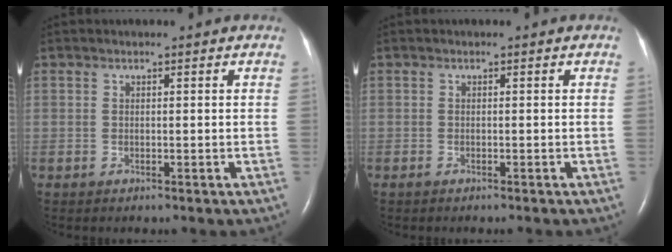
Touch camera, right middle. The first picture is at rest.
{"total": 0.8, "force": [-0.7, 0.1, 0.4], "torque": [-0.012, -0.002, -0.010]}